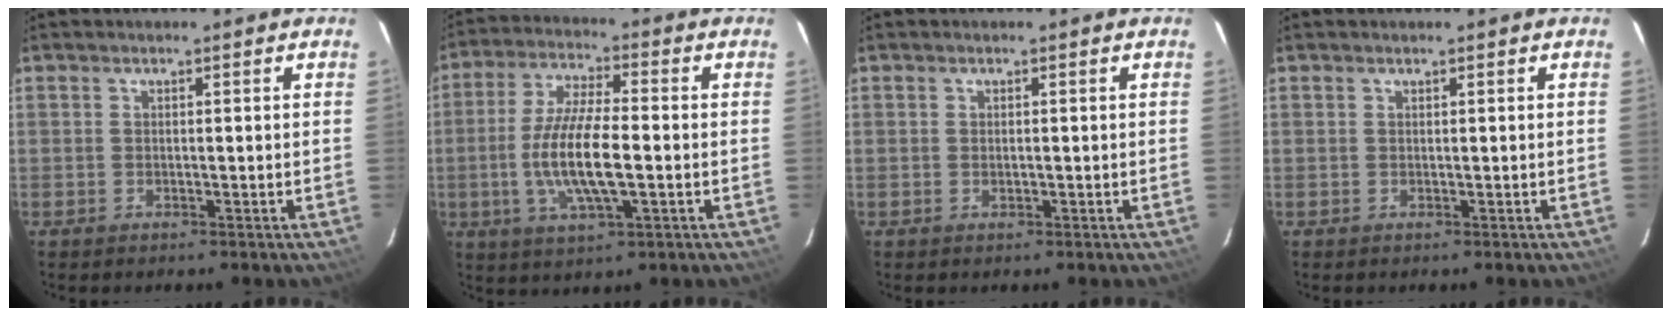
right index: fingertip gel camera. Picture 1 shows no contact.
{"total": 12.3, "force": [-2.1, 3.2, 11.6], "torque": [-0.235, -0.004, -0.041]}
{"total": 0.5, "force": [0.0, 0.2, 0.5], "torque": [-0.010, 0.000, 0.001]}
{"total": 0.0}